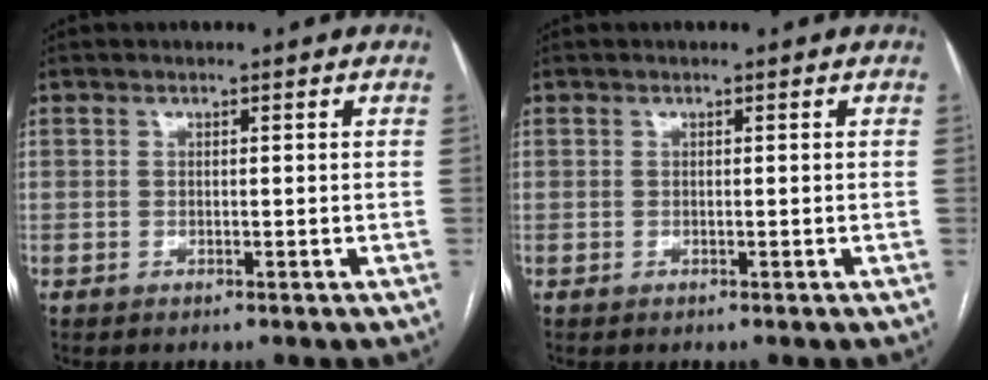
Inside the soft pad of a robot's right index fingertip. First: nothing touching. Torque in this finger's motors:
{"motor_torque": [0.00, 0.00, 0.00, 0.00]}